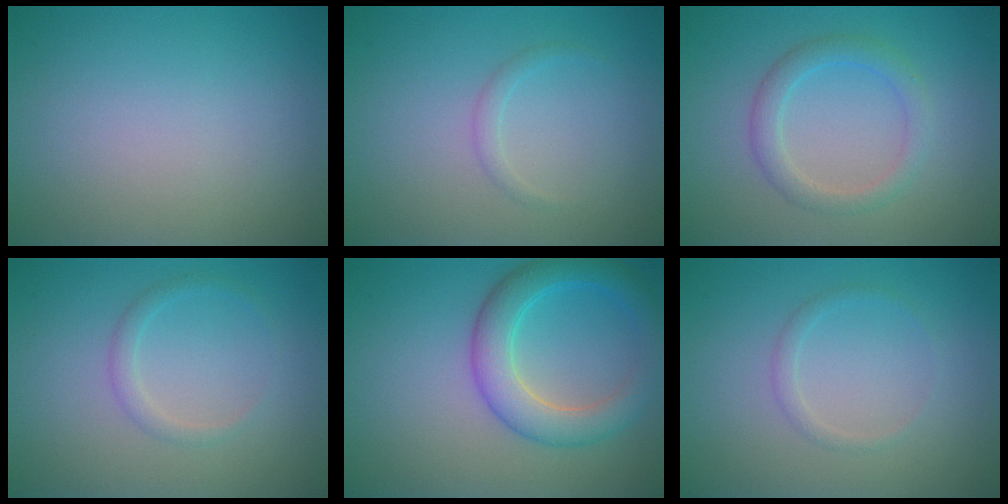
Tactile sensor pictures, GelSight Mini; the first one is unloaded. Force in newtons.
{"total": 0.9, "press": 0.9, "slide": 0.0}
{"total": 2.5, "press": 2.5, "slide": 0.2}
{"total": 1.2, "press": 1.2, "slide": 0.1}
{"total": 5.1, "press": 5.1, "slide": 0.3}
{"total": 1.0, "press": 1.0, "slide": 0.0}